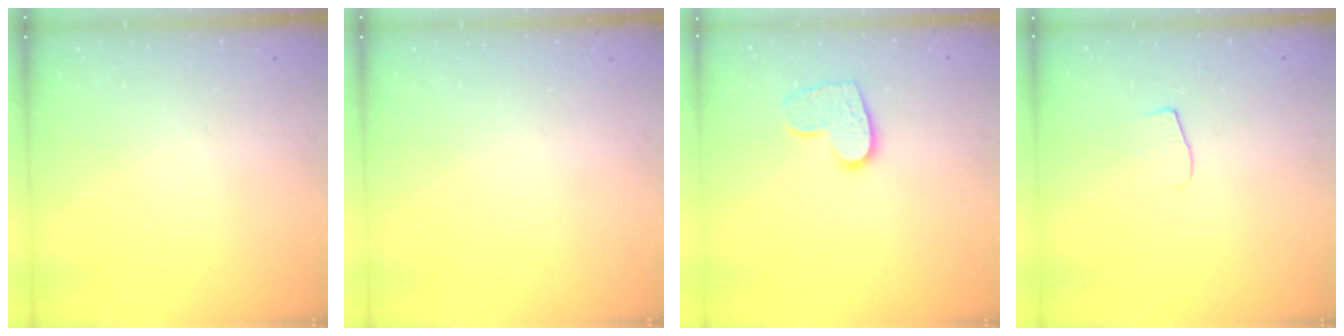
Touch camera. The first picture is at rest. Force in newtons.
{"total": 0.0}
{"total": 11.3, "press": 11.2, "slide": 0.7}
{"total": 6.2, "press": 6.2, "slide": 0.7}